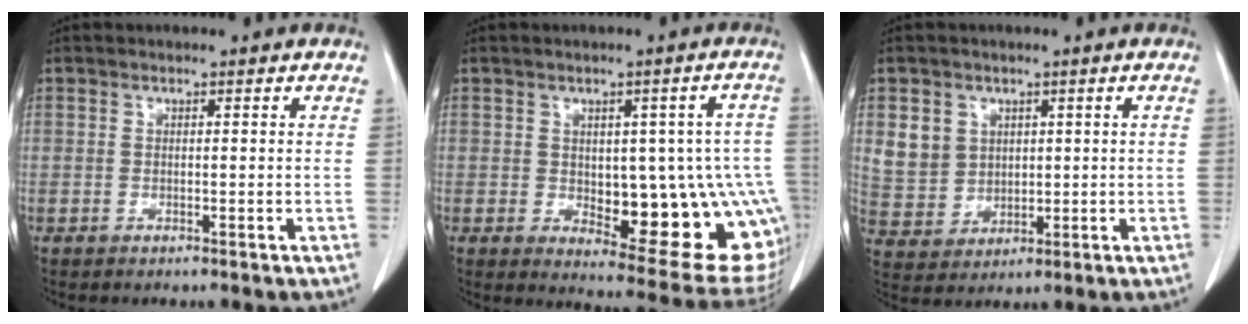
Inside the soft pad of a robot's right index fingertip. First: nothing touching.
{"total": 18.0, "force": [-2.8, 6.9, 16.4], "torque": [-0.148, 0.017, -0.007]}
{"total": 6.7, "force": [2.2, 6.0, 1.8], "torque": [-0.039, 0.013, 0.057]}